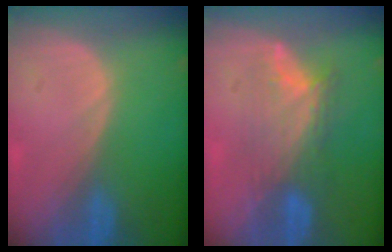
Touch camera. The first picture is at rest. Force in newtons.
{"total": 6.9, "press": 6.6, "slide": 2.2}